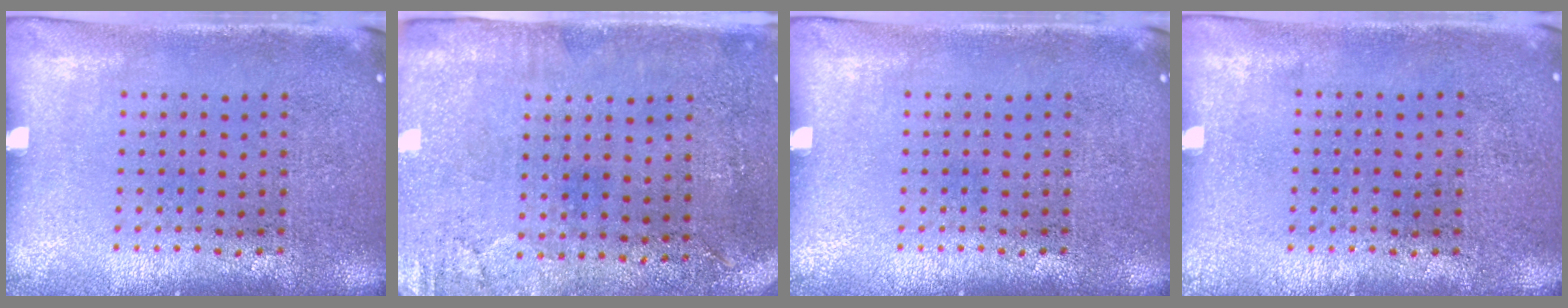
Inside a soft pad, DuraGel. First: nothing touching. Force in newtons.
{"total": 2.9, "press": 2.4, "slide": 1.7}
{"total": 0.0}
{"total": 0.0}